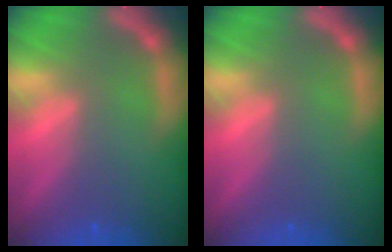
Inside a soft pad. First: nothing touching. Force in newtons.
{"total": 0.0}